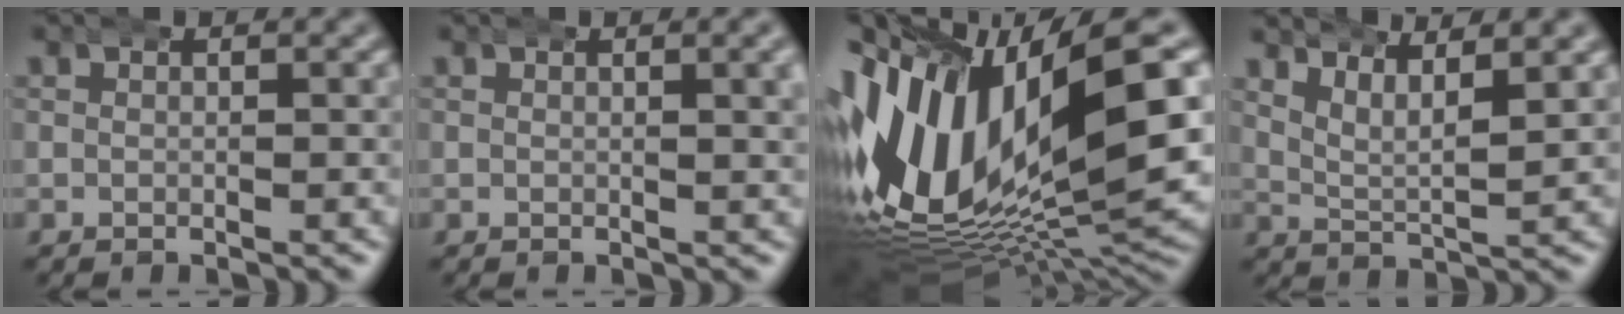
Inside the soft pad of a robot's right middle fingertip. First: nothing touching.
{"total": 1.5, "force": [0.7, 0.0, 1.3], "torque": [-0.011, 0.004, 0.012]}
{"total": 24.1, "force": [-0.3, 14.9, 18.9], "torque": [-0.340, -0.021, 0.010]}
{"total": 3.8, "force": [3.4, 0.9, 1.6], "torque": [-0.041, -0.005, 0.061]}